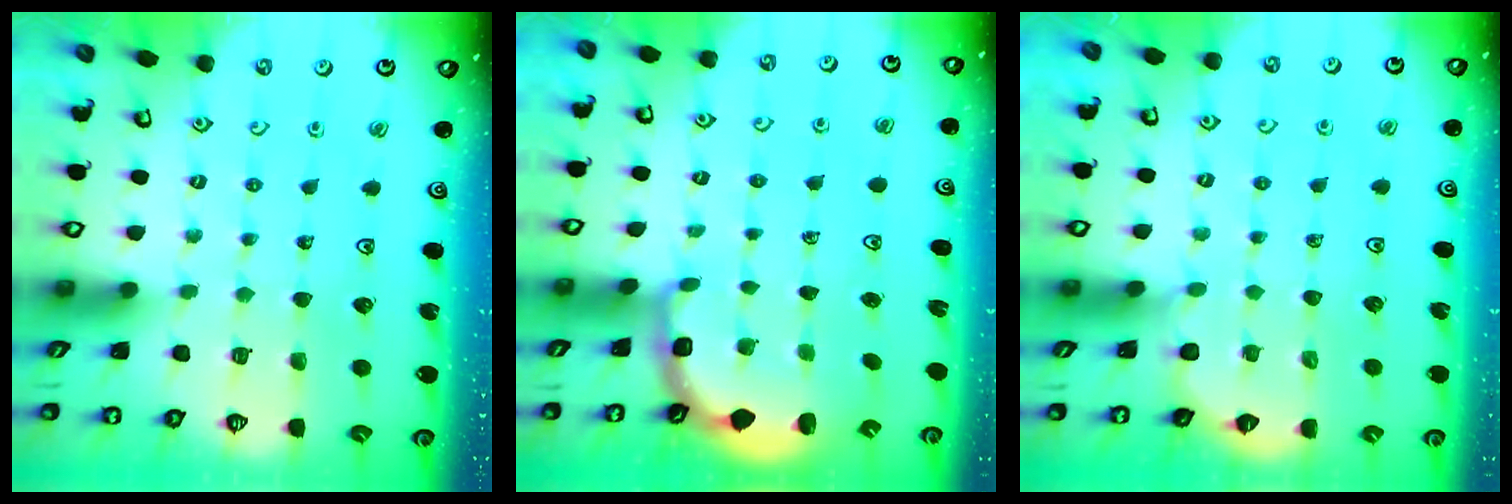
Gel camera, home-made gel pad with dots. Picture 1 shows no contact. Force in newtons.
{"total": 3.0, "press": 2.1, "slide": 2.2}
{"total": 3.2, "press": 3.2, "slide": 0.3}